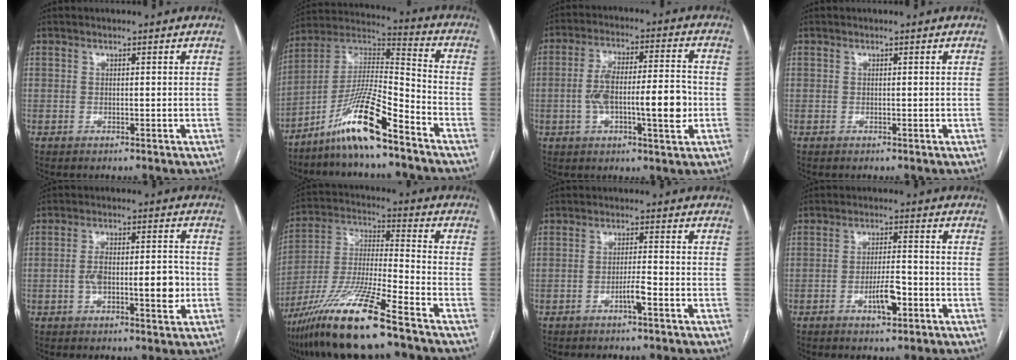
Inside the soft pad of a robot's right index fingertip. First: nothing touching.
{"total": 15.2, "force": [-10.4, 0.7, 11.0], "torque": [-0.205, 0.007, -0.188]}
{"total": 12.2, "force": [-2.0, 2.9, 11.7], "torque": [-0.201, 0.019, -0.031]}
{"total": 0.0}
{"total": 8.9, "force": [-1.5, 2.9, 8.3], "torque": [-0.141, 0.015, -0.021]}
{"total": 17.5, "force": [-12.0, 0.6, 12.7], "torque": [-0.274, -0.038, -0.225]}
{"total": 2.7, "force": [-1.5, 0.0, 2.3], "torque": [-0.042, 0.000, -0.027]}
{"total": 3.0, "force": [-1.2, 1.2, 2.5], "torque": [-0.043, 0.003, -0.016]}